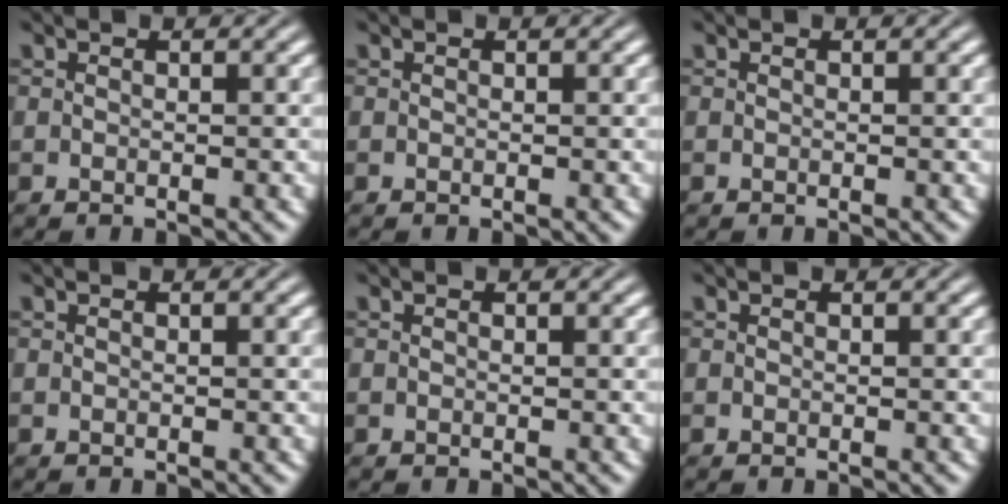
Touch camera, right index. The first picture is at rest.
{"total": 0.0}
{"total": 0.0}
{"total": 0.0}
{"total": 0.0}
{"total": 0.0}